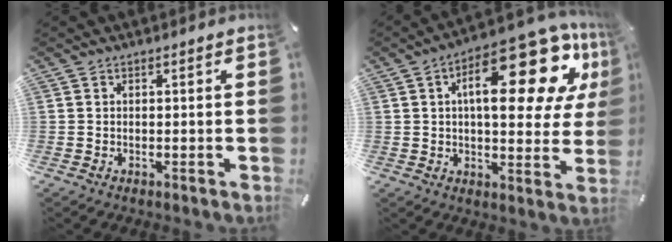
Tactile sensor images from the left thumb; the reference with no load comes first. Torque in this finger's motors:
{"motor_torque": [1.29, 1.78, 2.12, -0.66, 0.47]}